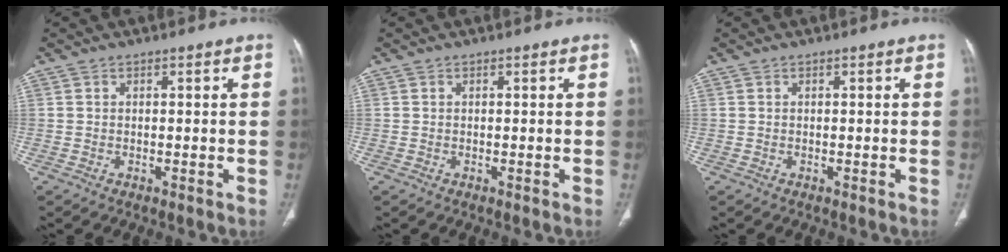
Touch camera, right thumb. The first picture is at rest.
{"total": 0.0}
{"total": 0.0}